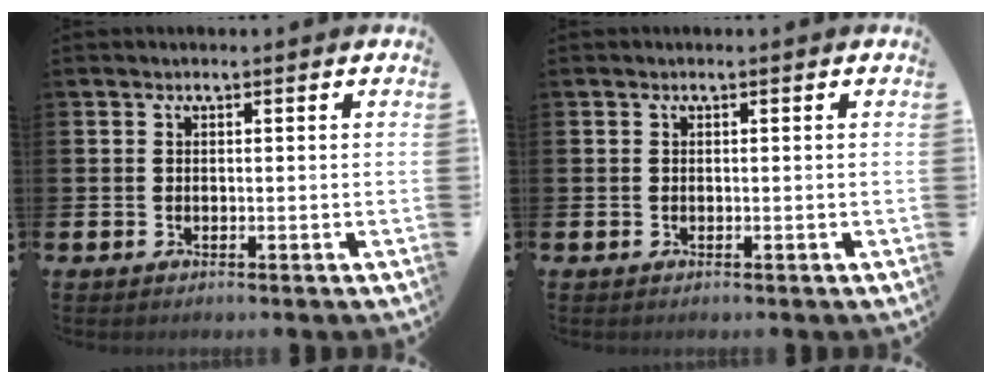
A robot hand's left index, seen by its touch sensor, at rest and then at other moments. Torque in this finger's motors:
{"motor_torque": [0.00, 0.00, 0.00, 0.00]}